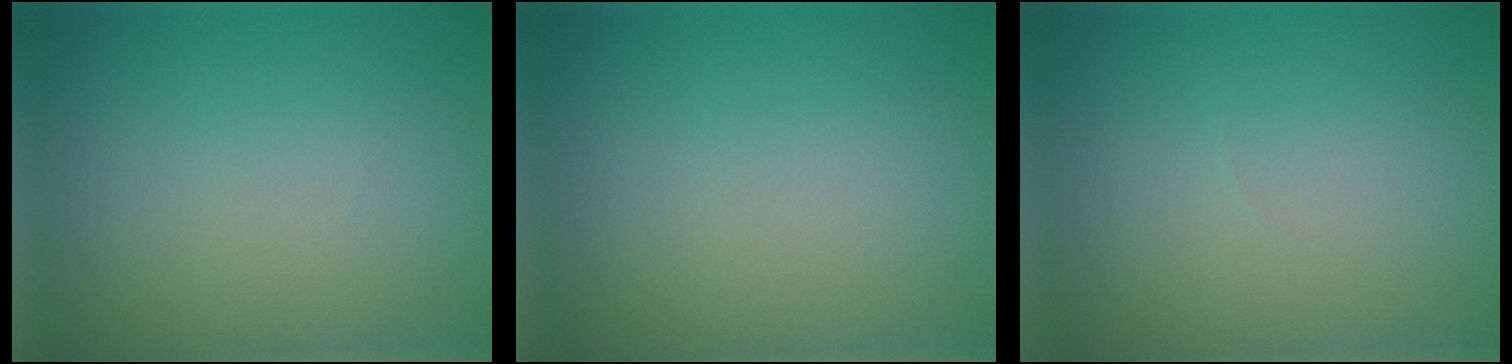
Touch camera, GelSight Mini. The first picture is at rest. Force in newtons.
{"total": 0.0}
{"total": 0.0}